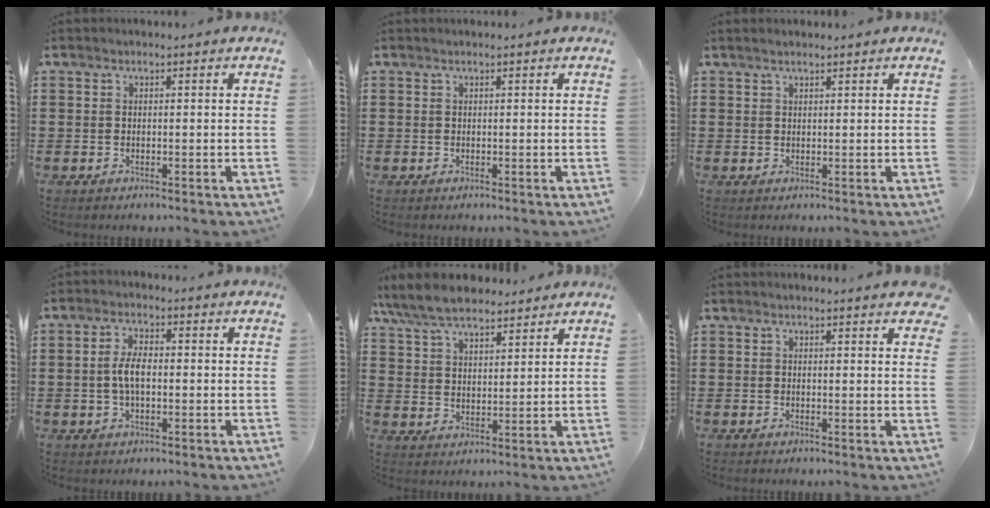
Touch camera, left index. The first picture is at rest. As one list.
[{"total": 0.0}, {"total": 1.0, "force": [0.9, 0.1, 0.4], "torque": [-0.009, 0.001, 0.017]}, {"total": 4.5, "force": [-0.2, 1.9, 4.1], "torque": [-0.091, 0.000, -0.009]}, {"total": 8.1, "force": [7.0, 2.5, 3.1], "torque": [-0.085, -0.013, 0.132]}, {"total": 1.7, "force": [1.4, 0.1, 1.0], "torque": [-0.015, -0.001, 0.025]}]